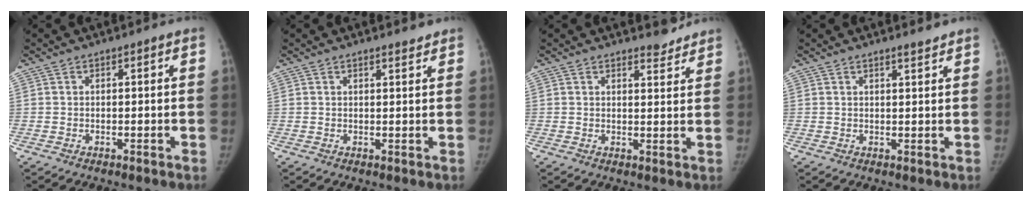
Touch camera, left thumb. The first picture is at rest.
{"total": 1.8, "force": [1.6, 0.4, 0.7], "torque": [-0.007, -0.012, 0.023]}
{"total": 3.3, "force": [3.2, 0.9, 0.6], "torque": [0.004, -0.028, 0.040]}
{"total": 2.0, "force": [1.8, 0.2, 0.9], "torque": [-0.010, -0.015, 0.028]}